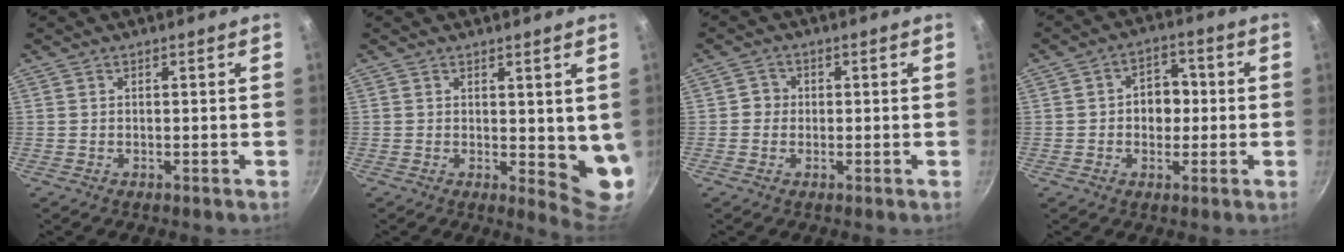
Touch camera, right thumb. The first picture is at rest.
{"total": 6.7, "force": [1.6, 3.0, 5.8], "torque": [-0.061, -0.024, 0.027]}
{"total": 2.3, "force": [-0.2, 2.3, 0.6], "torque": [0.008, 0.006, -0.008]}
{"total": 6.9, "force": [0.0, 5.4, 4.4], "torque": [-0.019, 0.013, -0.006]}